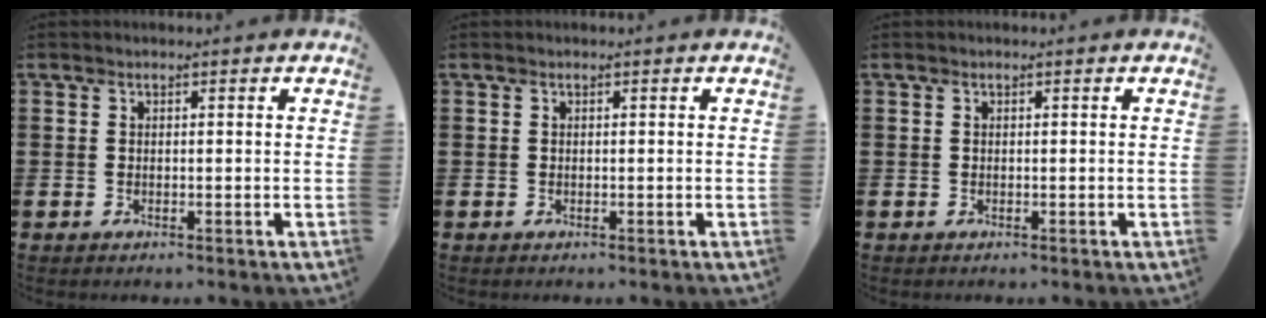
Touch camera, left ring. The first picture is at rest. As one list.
[{"total": 0.0}, {"total": 0.0}]